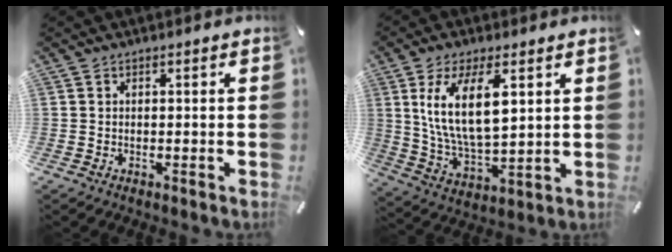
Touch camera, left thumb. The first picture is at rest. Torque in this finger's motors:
{"motor_torque": [1.07, 1.36, 0.99, 0.35, 0.25]}